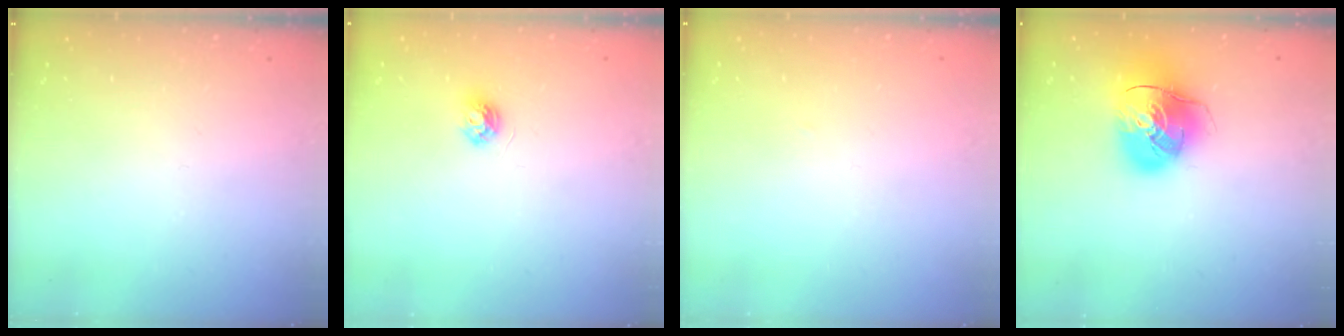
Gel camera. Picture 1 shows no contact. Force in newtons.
{"total": 4.5, "press": 4.5, "slide": 0.7}
{"total": 1.1, "press": 1.1, "slide": 0.1}
{"total": 16.3, "press": 16.1, "slide": 2.4}